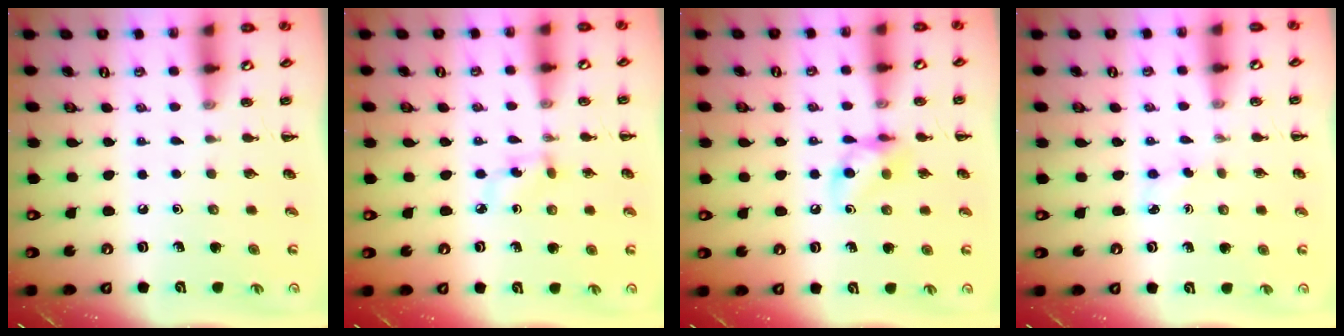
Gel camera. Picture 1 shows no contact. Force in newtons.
{"total": 4.6, "press": 4.4, "slide": 1.5}
{"total": 9.0, "press": 9.0, "slide": 1.0}
{"total": 2.8, "press": 2.7, "slide": 0.8}